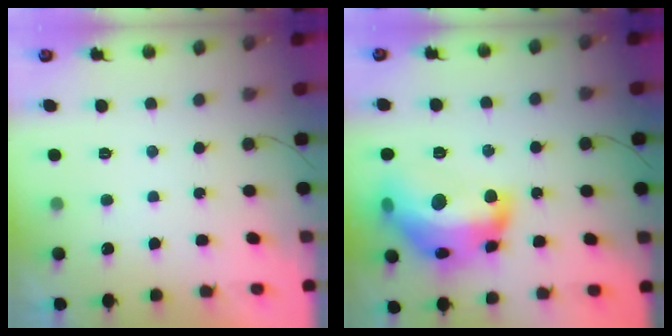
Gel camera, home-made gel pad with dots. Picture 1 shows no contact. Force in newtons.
{"total": 23.9, "press": 23.8, "slide": 1.5}